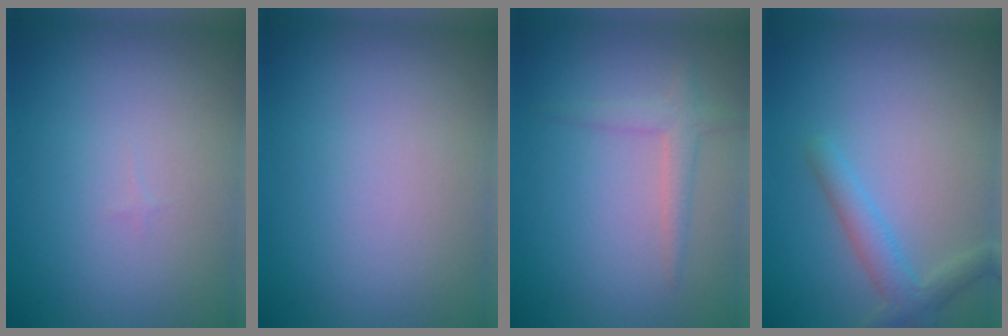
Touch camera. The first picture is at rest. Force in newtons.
{"total": 0.0}
{"total": 1.9, "press": 1.9, "slide": 0.1}
{"total": 2.5, "press": 2.5, "slide": 0.2}